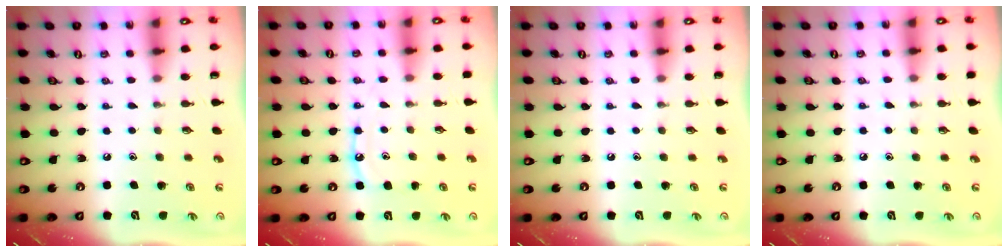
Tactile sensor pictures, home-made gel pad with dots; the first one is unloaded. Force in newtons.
{"total": 8.8, "press": 8.8, "slide": 0.5}
{"total": 0.0}
{"total": 2.9, "press": 2.9, "slide": 0.5}